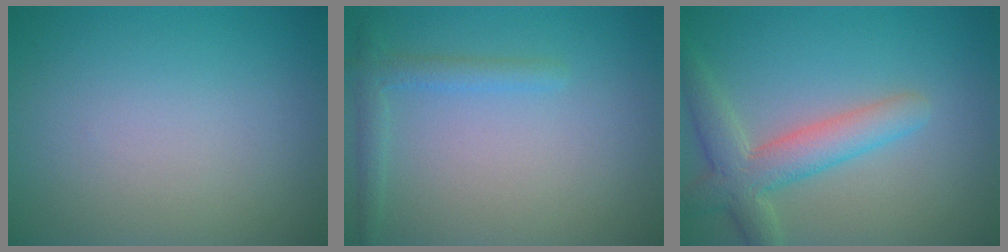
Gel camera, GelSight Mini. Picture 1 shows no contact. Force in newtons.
{"total": 1.9, "press": 1.8, "slide": 0.2}
{"total": 4.6, "press": 4.6, "slide": 0.5}